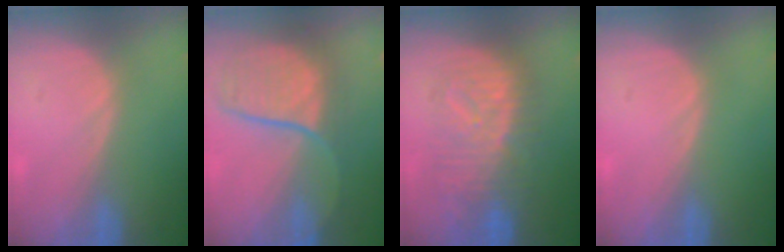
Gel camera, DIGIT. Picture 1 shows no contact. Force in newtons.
{"total": 9.8, "press": 9.1, "slide": 3.4}
{"total": 8.9, "press": 8.9, "slide": 0.3}
{"total": 0.0}